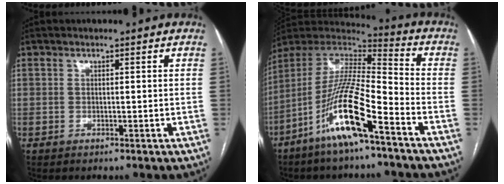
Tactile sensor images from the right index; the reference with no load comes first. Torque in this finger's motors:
{"motor_torque": [0.66, -0.55, 0.44, 0.20]}